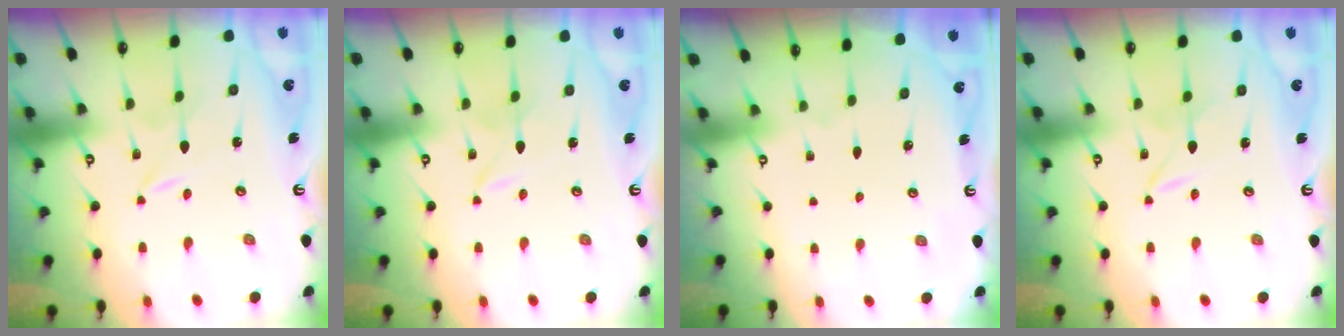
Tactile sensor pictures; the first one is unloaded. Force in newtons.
{"total": 1.3, "press": 1.3, "slide": 0.2}
{"total": 0.0}
{"total": 1.7, "press": 1.6, "slide": 0.2}